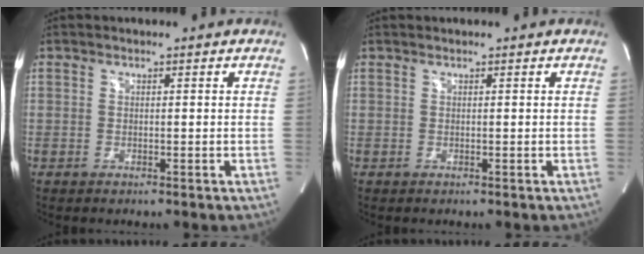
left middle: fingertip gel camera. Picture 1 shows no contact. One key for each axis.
{"total": 0.0}